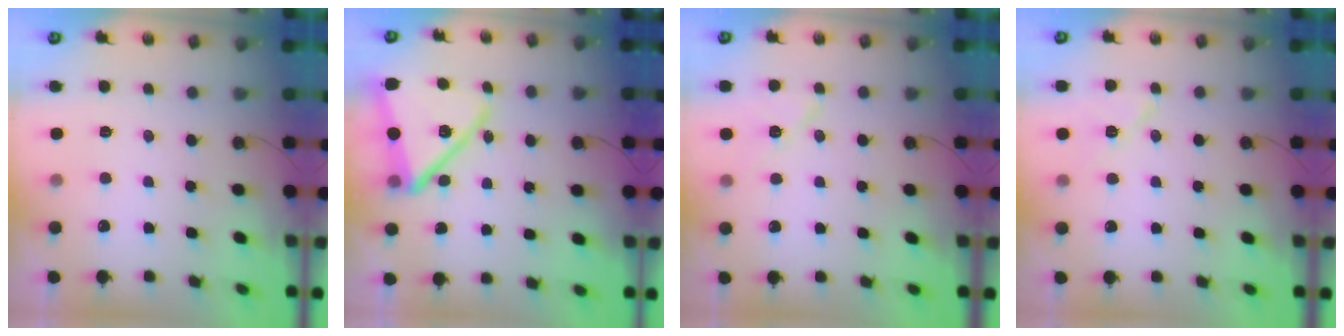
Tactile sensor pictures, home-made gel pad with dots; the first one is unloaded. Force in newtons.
{"total": 16.7, "press": 16.6, "slide": 1.6}
{"total": 8.1, "press": 8.0, "slide": 1.7}
{"total": 7.5, "press": 7.3, "slide": 1.6}